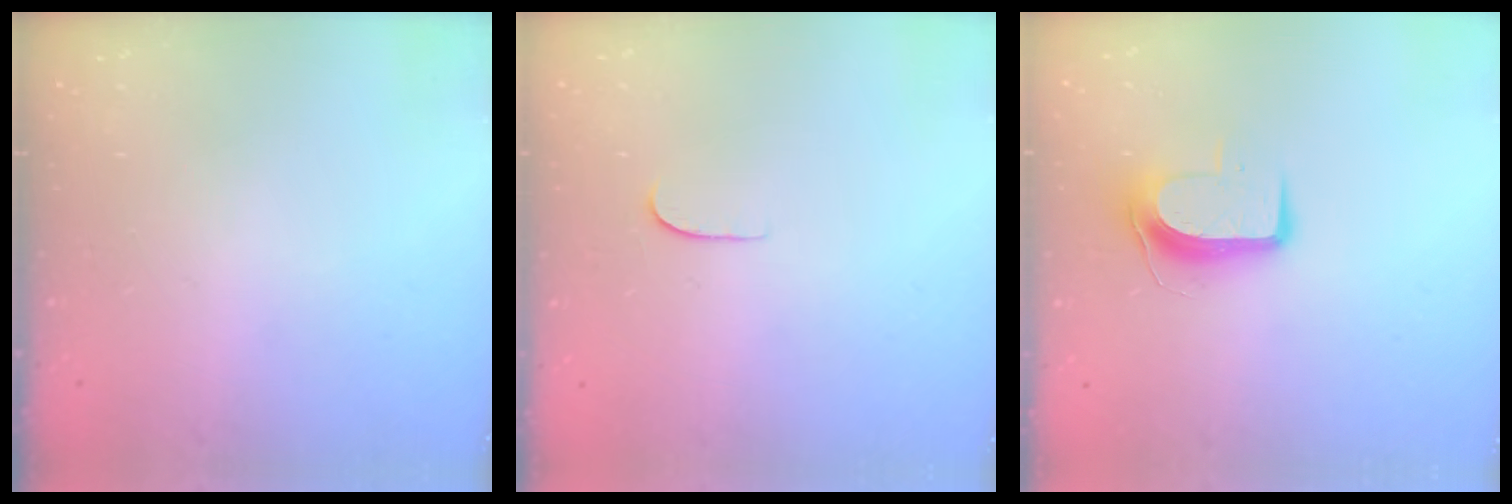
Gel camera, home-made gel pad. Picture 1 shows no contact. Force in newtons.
{"total": 4.3, "press": 4.3, "slide": 0.2}
{"total": 8.8, "press": 8.8, "slide": 0.5}